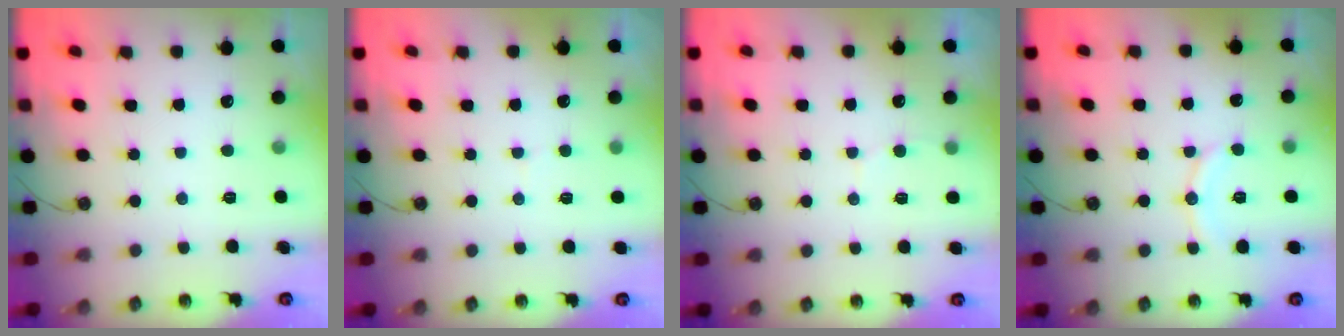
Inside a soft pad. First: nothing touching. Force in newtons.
{"total": 2.8, "press": 2.6, "slide": 1.0}
{"total": 4.6, "press": 4.6, "slide": 0.4}
{"total": 7.6, "press": 7.5, "slide": 0.8}